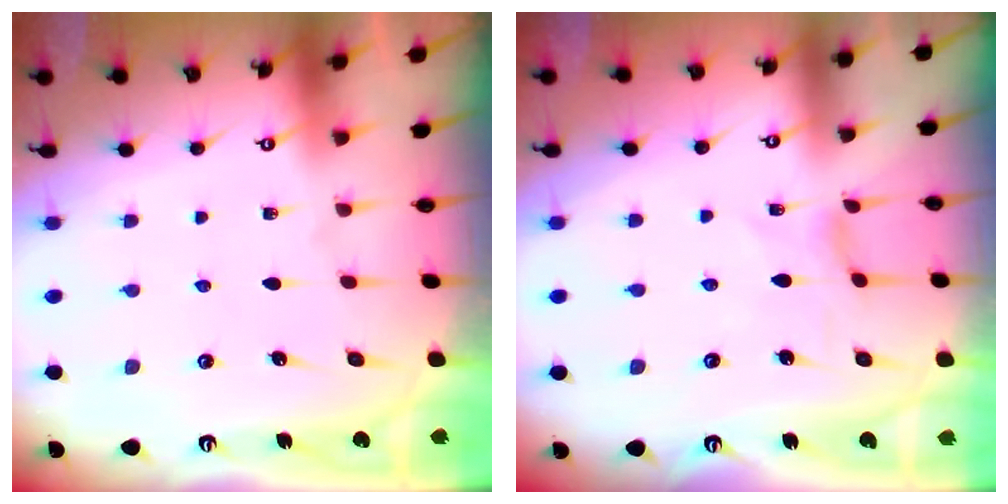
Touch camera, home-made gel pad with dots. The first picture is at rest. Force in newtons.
{"total": 1.6, "press": 1.6, "slide": 0.3}